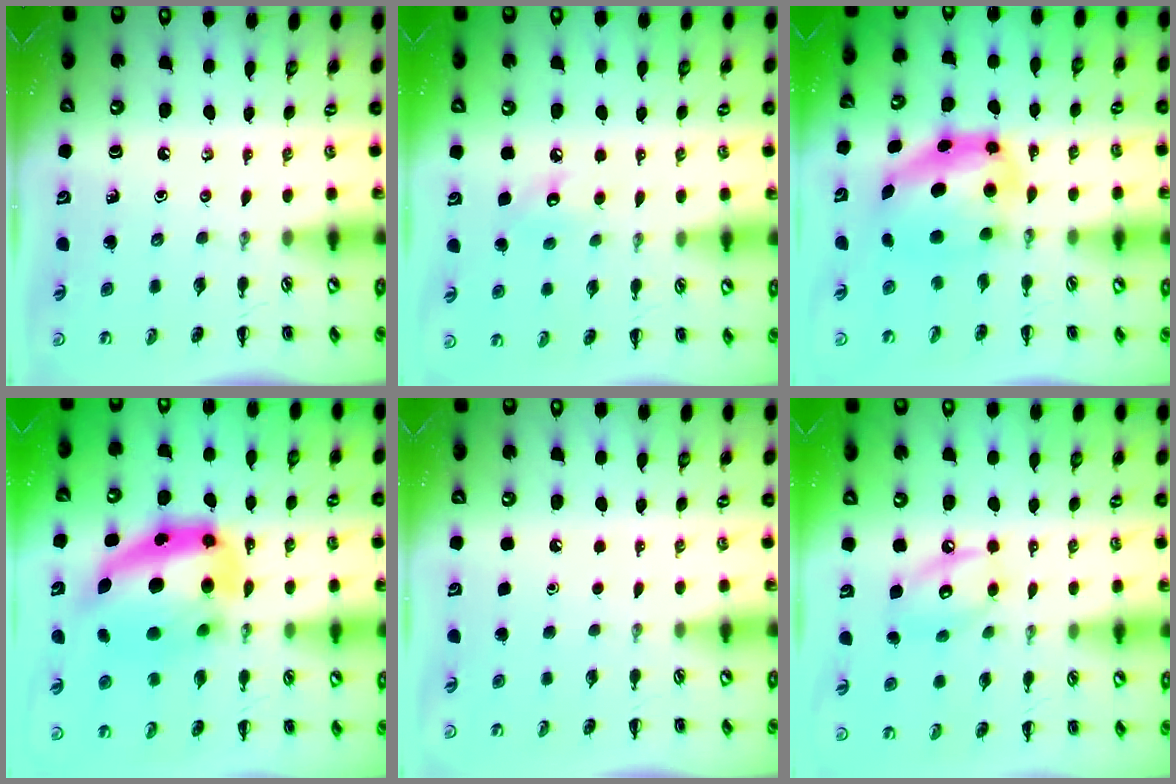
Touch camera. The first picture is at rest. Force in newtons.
{"total": 6.9, "press": 6.7, "slide": 1.6}
{"total": 7.4, "press": 7.3, "slide": 1.2}
{"total": 14.9, "press": 14.4, "slide": 3.7}
{"total": 1.8, "press": 1.8, "slide": 0.1}
{"total": 9.9, "press": 9.9, "slide": 0.5}